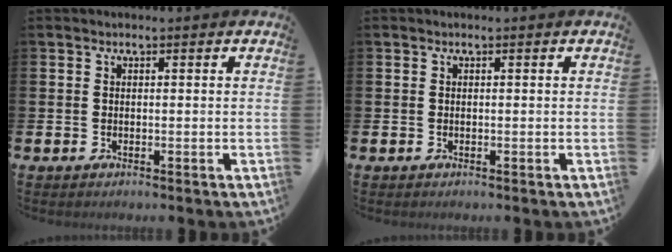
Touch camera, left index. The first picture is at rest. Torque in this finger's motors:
{"motor_torque": [0.07, 0.12, 0.02, 0.01]}